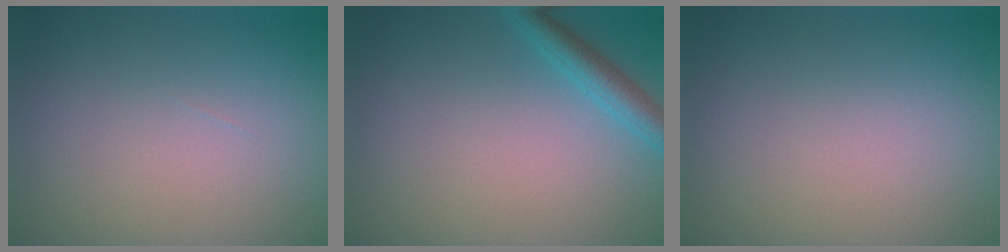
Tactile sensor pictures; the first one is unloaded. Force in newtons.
{"total": 2.5, "press": 2.4, "slide": 0.1}
{"total": 0.0}